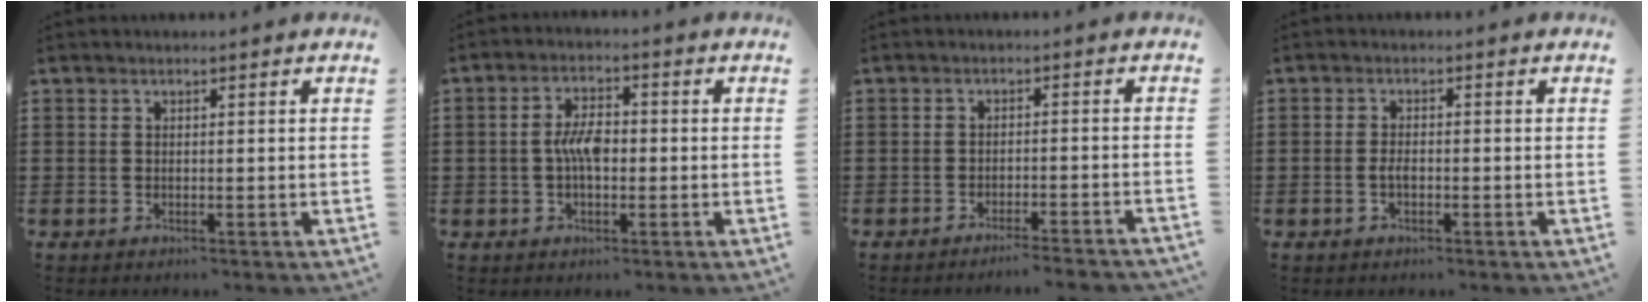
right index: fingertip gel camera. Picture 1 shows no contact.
{"total": 4.6, "force": [-0.4, 2.1, 4.1], "torque": [-0.084, 0.002, -0.009]}
{"total": 2.6, "force": [-2.4, -0.6, 0.8], "torque": [-0.016, -0.007, -0.047]}
{"total": 1.9, "force": [-0.6, 0.7, 1.6], "torque": [-0.039, -0.002, -0.014]}